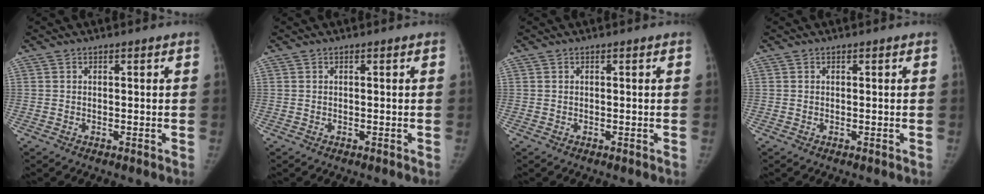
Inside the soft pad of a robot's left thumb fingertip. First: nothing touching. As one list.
[{"total": 0.0}, {"total": 0.0}, {"total": 0.0}]